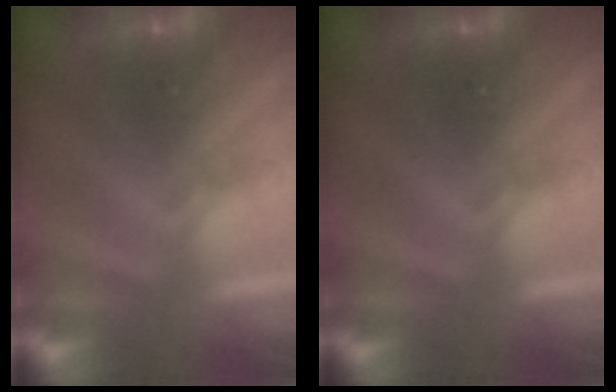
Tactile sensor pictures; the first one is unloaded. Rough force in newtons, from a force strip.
{"total": 0.0}